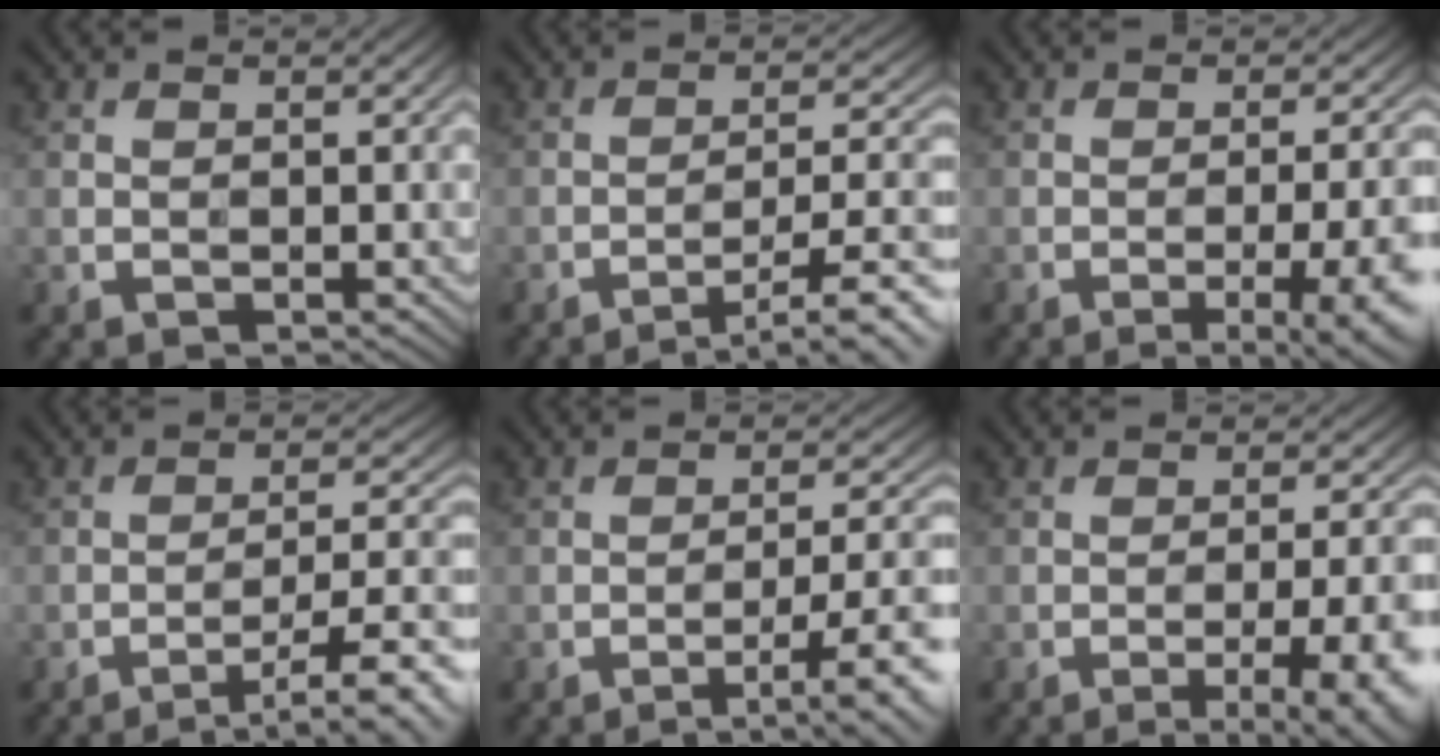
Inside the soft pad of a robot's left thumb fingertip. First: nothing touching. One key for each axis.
{"total": 9.7, "fx": -6.2, "fy": 2.3, "fz": 7.1, "tx": -0.114, "ty": 0.010, "tz": -0.085}
{"total": 10.8, "fx": -4.3, "fy": 3.4, "fz": 9.3, "tx": -0.093, "ty": 0.010, "tz": -0.054}
{"total": 10.6, "fx": -6.4, "fy": 2.8, "fz": 8.0, "tx": -0.123, "ty": 0.011, "tz": -0.084}
{"total": 7.5, "fx": -3.6, "fy": 1.7, "fz": 6.3, "tx": -0.099, "ty": 0.001, "tz": -0.048}
{"total": 11.4, "fx": -5.4, "fy": 3.2, "fz": 9.4, "tx": -0.102, "ty": 0.015, "tz": -0.070}